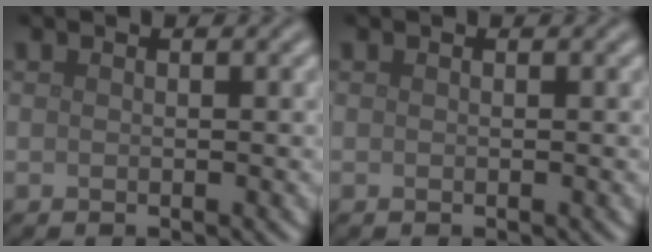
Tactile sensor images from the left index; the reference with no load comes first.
{"total": 0.0}